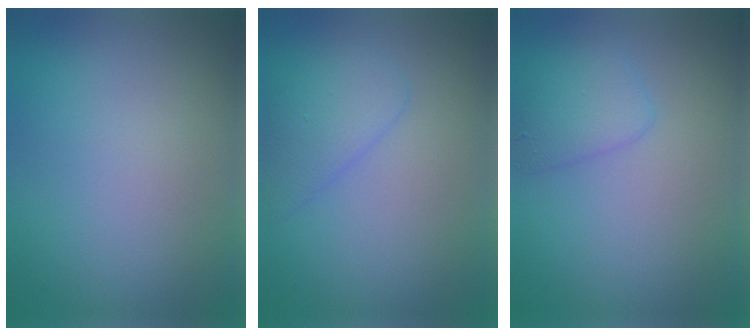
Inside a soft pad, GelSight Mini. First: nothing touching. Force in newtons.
{"total": 2.8, "press": 2.8, "slide": 0.1}
{"total": 2.4, "press": 2.4, "slide": 0.1}